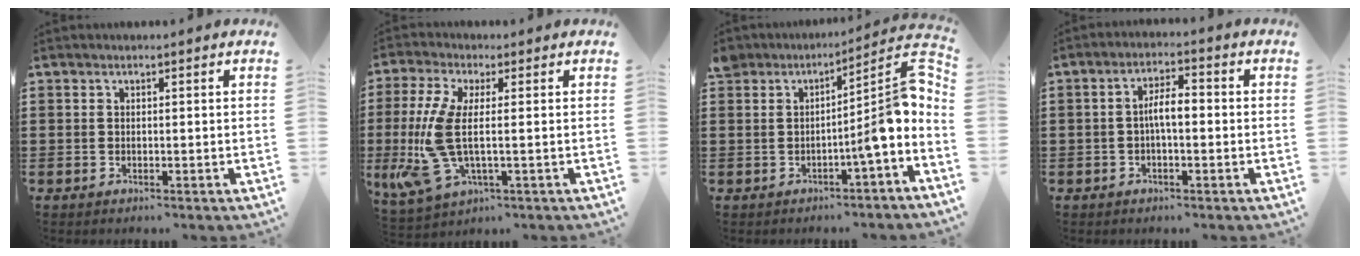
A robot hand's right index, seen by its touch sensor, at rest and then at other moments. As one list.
[{"total": 9.6, "force": [-0.9, 3.4, 9.0], "torque": [-0.221, -0.028, -0.020]}, {"total": 8.0, "force": [0.3, 1.2, 7.9], "torque": [-0.109, -0.035, -0.003]}, {"total": 4.0, "force": [-0.5, 1.3, 3.8], "torque": [-0.076, 0.004, -0.013]}]